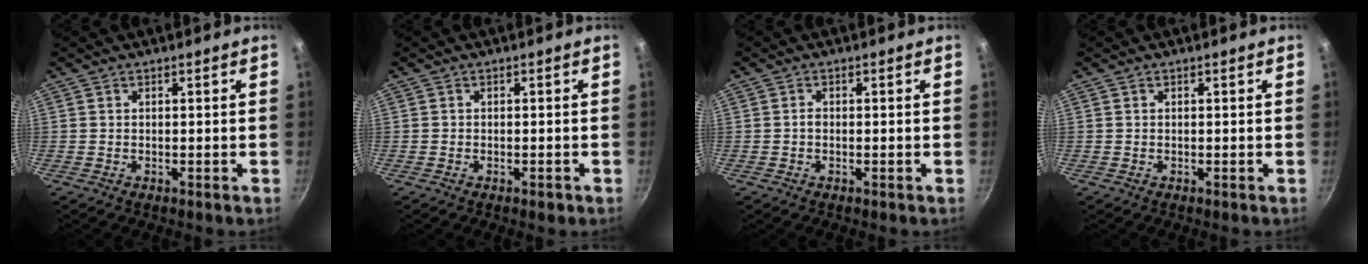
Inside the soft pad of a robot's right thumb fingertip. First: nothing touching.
{"total": 1.3, "force": [-0.8, 0.7, 0.8], "torque": [-0.016, 0.004, -0.010]}
{"total": 0.9, "force": [-0.2, 0.7, 0.6], "torque": [-0.010, 0.005, -0.004]}
{"total": 0.0}